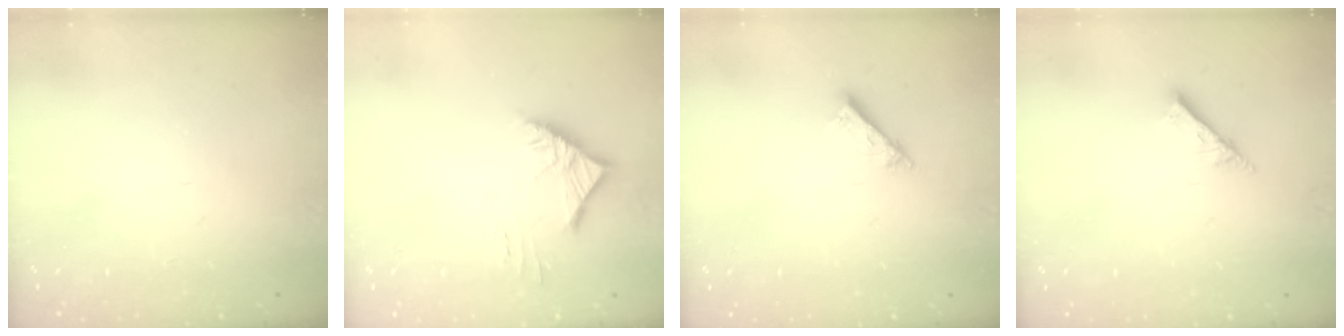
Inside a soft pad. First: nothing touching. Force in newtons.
{"total": 4.0, "press": 3.9, "slide": 0.9}
{"total": 2.6, "press": 2.6, "slide": 0.1}
{"total": 2.0, "press": 2.0, "slide": 0.1}